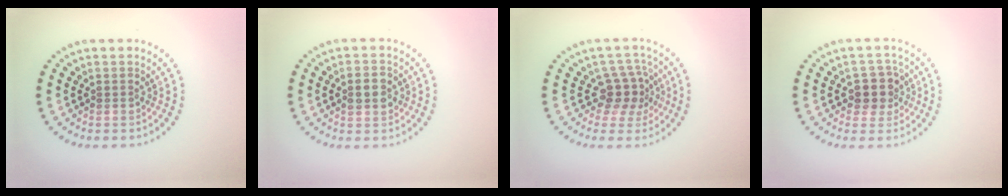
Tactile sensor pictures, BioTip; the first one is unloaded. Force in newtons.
{"total": 2.6, "press": 2.6, "slide": 0.2}
{"total": 3.1, "press": 2.3, "slide": 2.0}
{"total": 2.7, "press": 2.4, "slide": 1.2}